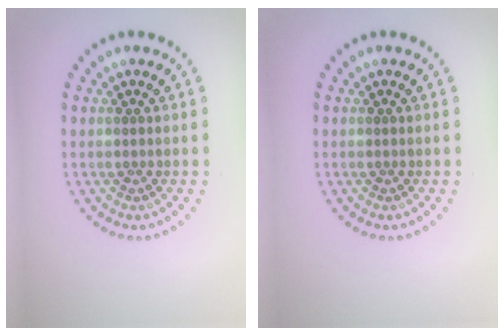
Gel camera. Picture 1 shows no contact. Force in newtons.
{"total": 0.0}